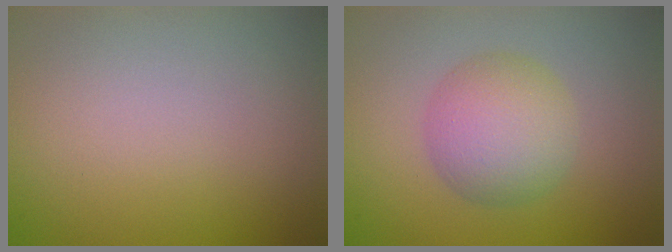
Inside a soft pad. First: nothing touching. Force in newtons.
{"total": 5.1, "press": 5.1, "slide": 0.2}